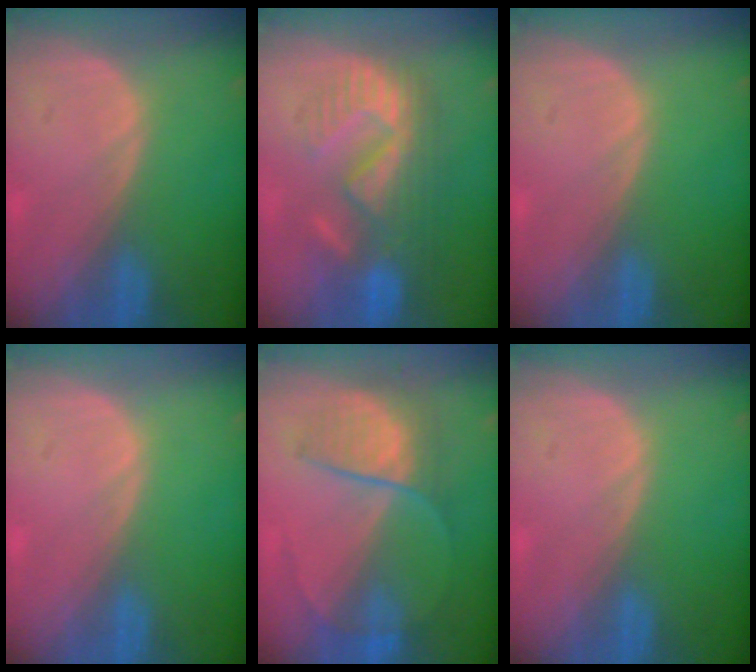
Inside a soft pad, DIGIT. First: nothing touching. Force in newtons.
{"total": 9.9, "press": 9.3, "slide": 3.2}
{"total": 0.0}
{"total": 0.0}
{"total": 6.6, "press": 6.5, "slide": 1.5}
{"total": 0.0}